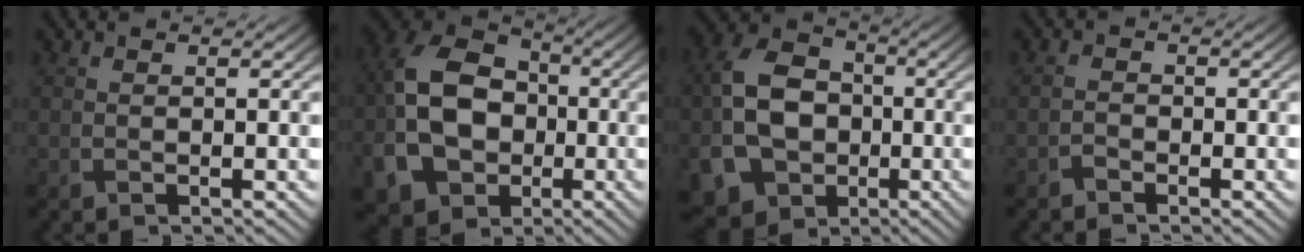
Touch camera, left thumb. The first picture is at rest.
{"total": 14.1, "force": [-3.2, 10.8, 8.5], "torque": [-0.210, -0.025, -0.063]}
{"total": 12.9, "force": [-2.6, 10.4, 7.1], "torque": [-0.191, -0.040, -0.046]}
{"total": 1.1, "force": [-1.1, 0.5, 0.0], "torque": [-0.002, 0.001, -0.024]}